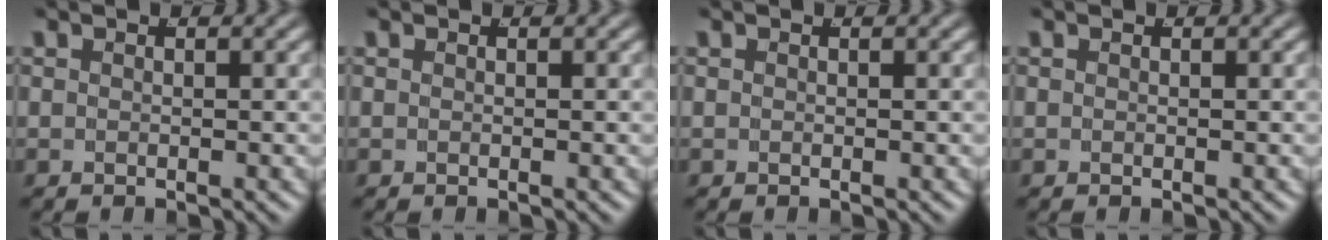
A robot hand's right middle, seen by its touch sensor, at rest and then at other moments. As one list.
[{"total": 0.0}, {"total": 0.0}, {"total": 0.0}]